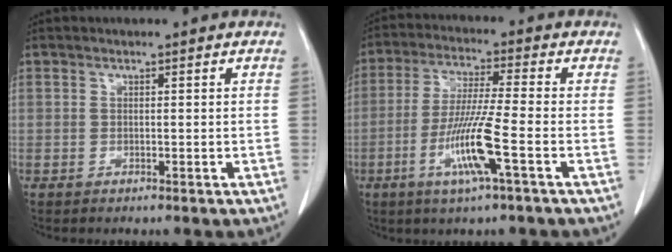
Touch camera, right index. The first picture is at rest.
{"total": 10.0, "force": [-3.6, -0.5, 9.3], "torque": [-0.186, -0.014, -0.072]}